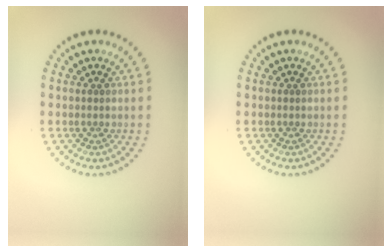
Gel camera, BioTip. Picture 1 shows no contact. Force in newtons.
{"total": 0.0}